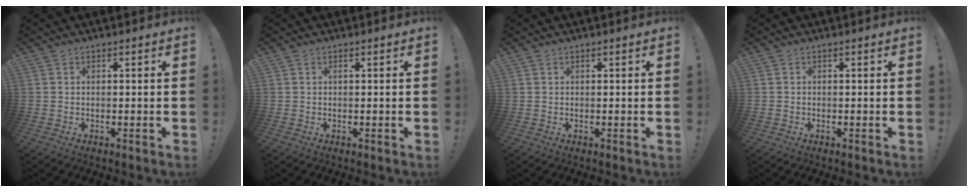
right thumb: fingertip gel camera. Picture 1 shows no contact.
{"total": 0.6, "force": [-0.1, -0.2, 0.6], "torque": [-0.017, 0.004, -0.002]}
{"total": 0.0}
{"total": 0.5, "force": [-0.3, 0.4, -0.1], "torque": [0.002, 0.001, -0.005]}